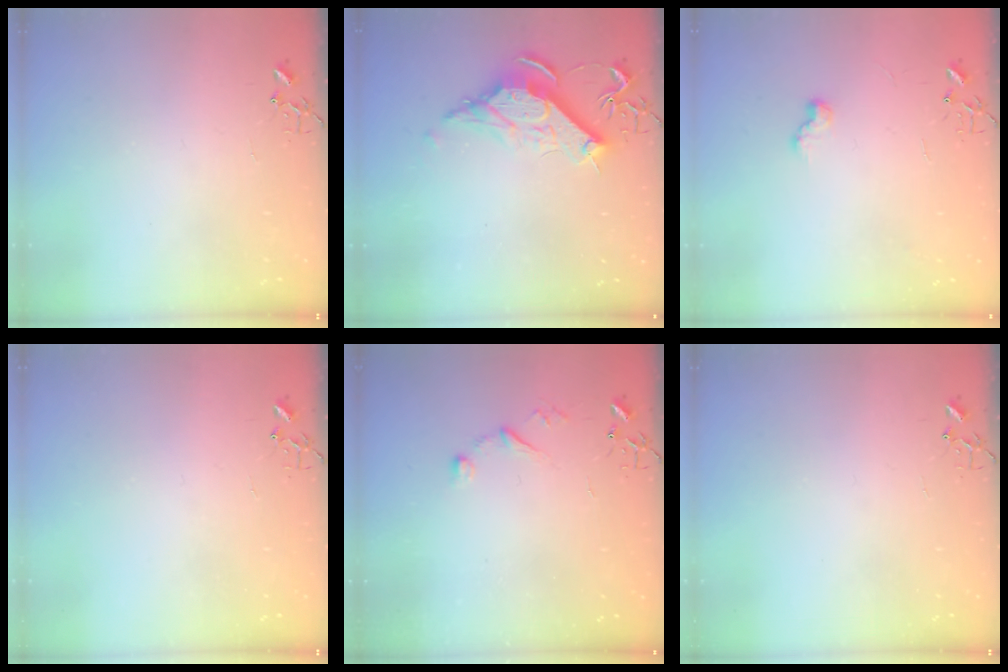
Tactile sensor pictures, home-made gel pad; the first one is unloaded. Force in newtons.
{"total": 10.8, "press": 10.8, "slide": 0.3}
{"total": 6.4, "press": 6.3, "slide": 0.6}
{"total": 0.0}
{"total": 6.6, "press": 6.6, "slide": 0.5}
{"total": 0.0}